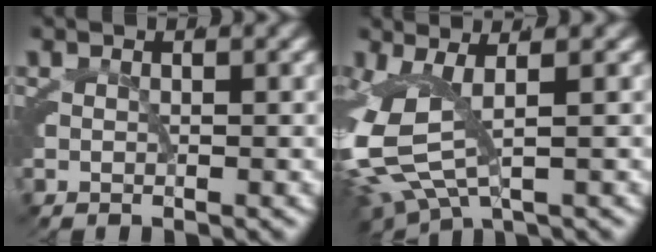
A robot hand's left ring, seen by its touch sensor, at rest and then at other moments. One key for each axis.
{"total": 7.4, "fx": -0.6, "fy": 4.7, "fz": 5.7, "tx": -0.150, "ty": -0.020, "tz": -0.005}